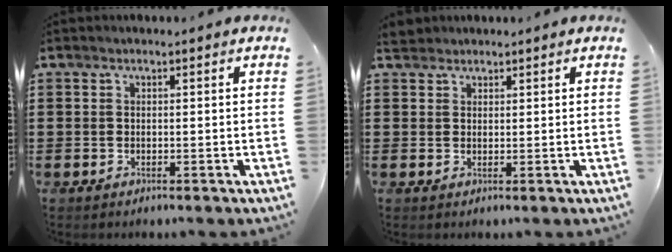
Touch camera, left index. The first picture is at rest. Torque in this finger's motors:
{"motor_torque": [0.08, 0.03, 0.05, 0.00]}